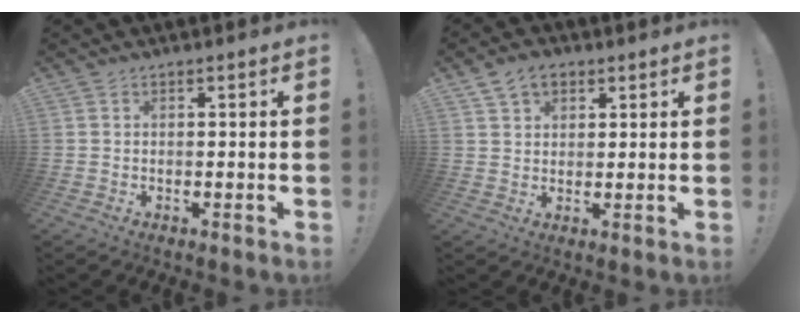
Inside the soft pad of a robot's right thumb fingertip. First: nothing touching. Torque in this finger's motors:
{"motor_torque": [-0.25, 0.25, 0.00, 0.00, 0.00]}